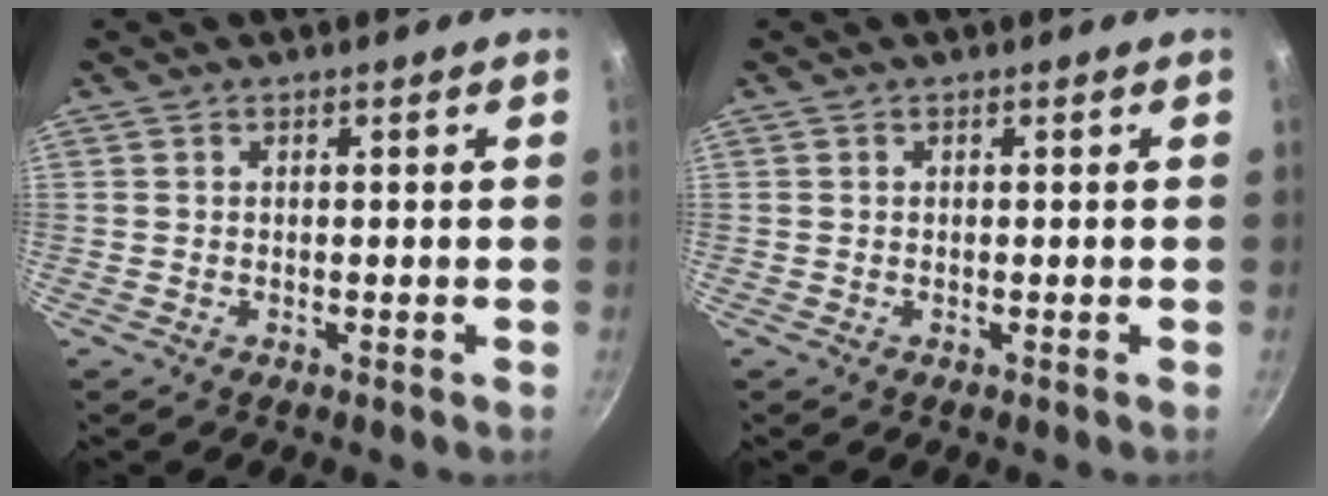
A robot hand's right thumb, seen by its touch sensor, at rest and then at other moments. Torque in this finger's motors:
{"motor_torque": [0.04, 0.39, -0.37, 0.25, 0.01]}